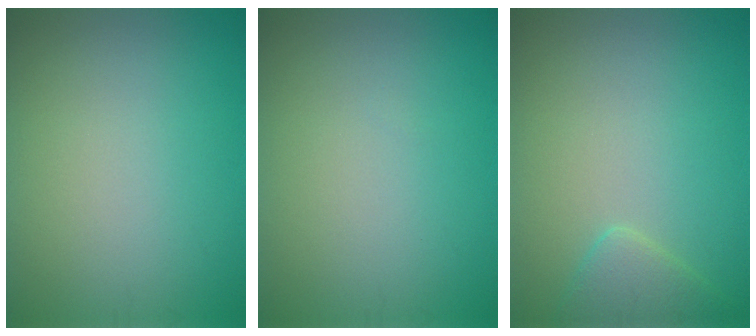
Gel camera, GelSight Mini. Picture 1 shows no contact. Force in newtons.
{"total": 0.0}
{"total": 2.3, "press": 2.2, "slide": 0.2}